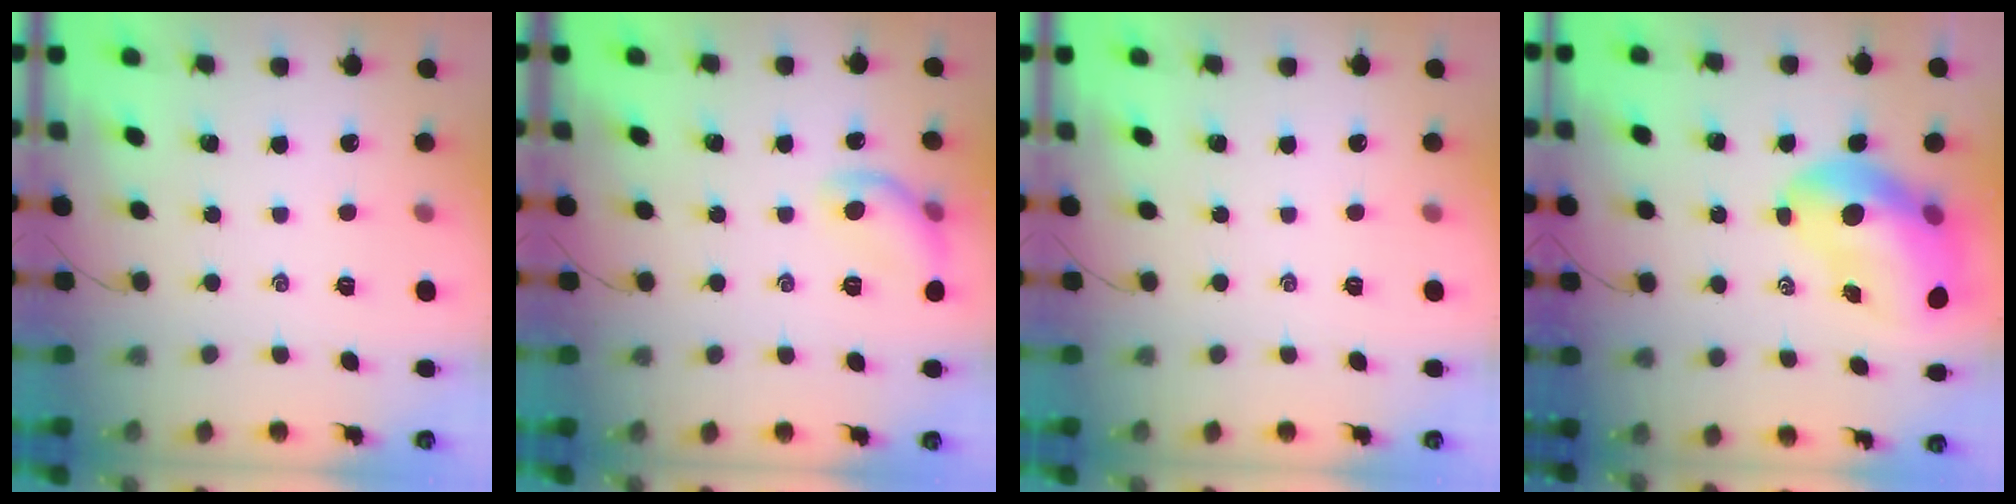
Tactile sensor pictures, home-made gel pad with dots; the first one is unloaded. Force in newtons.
{"total": 8.6, "press": 8.5, "slide": 1.3}
{"total": 0.0}
{"total": 13.1, "press": 12.6, "slide": 3.6}